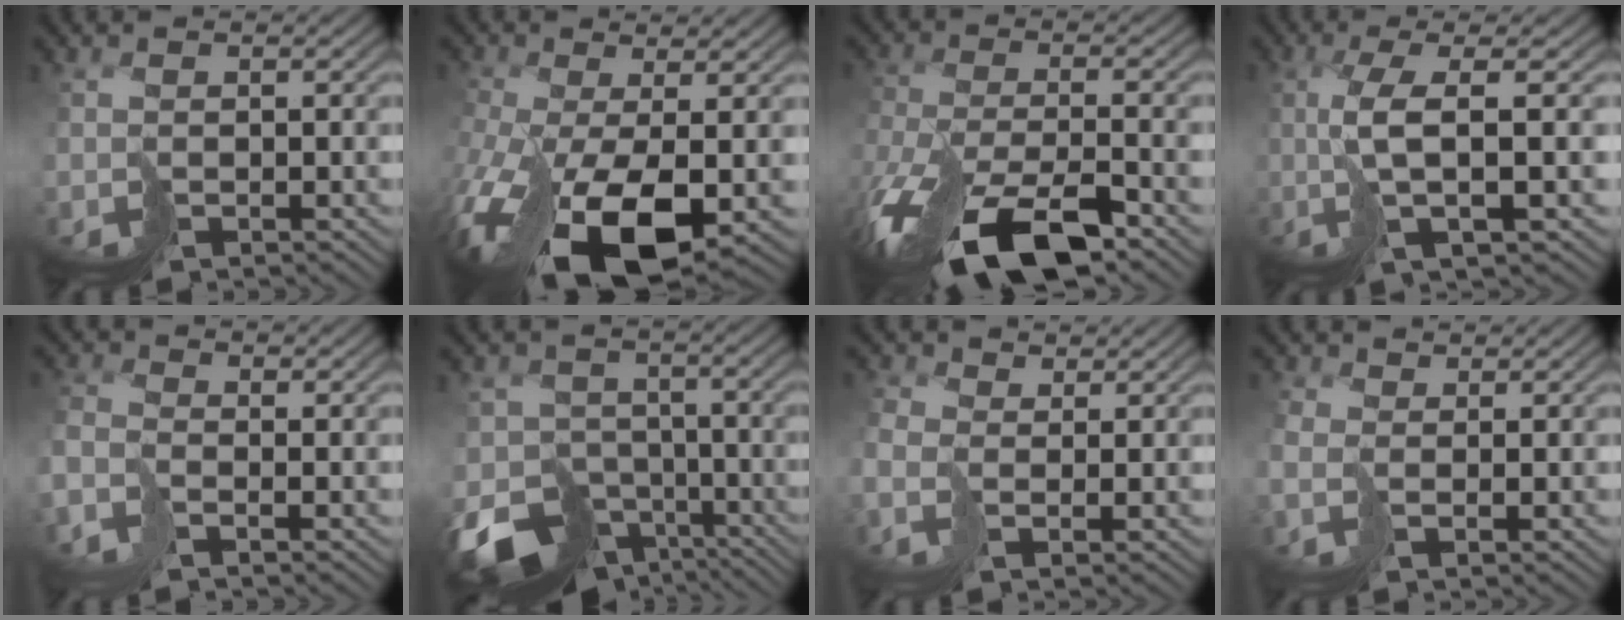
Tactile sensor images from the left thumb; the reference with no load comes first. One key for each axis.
{"total": 15.7, "fx": -6.2, "fy": 7.3, "fz": 12.5, "tx": -0.291, "ty": -0.046, "tz": -0.086}
{"total": 13.9, "fx": -8.5, "fy": 5.8, "fz": 9.4, "tx": -0.223, "ty": -0.041, "tz": -0.144}
{"total": 7.0, "fx": -0.1, "fy": 1.6, "fz": 6.8, "tx": -0.127, "ty": 0.013, "tz": -0.010}
{"total": 3.3, "fx": -1.7, "fy": 1.5, "fz": 2.4, "tx": -0.068, "ty": -0.006, "tz": -0.050}
{"total": 12.1, "fx": -7.3, "fy": 8.4, "fz": 4.7, "tx": -0.094, "ty": -0.047, "tz": -0.105}
{"total": 3.8, "fx": 0.2, "fy": 2.5, "fz": 2.8, "tx": -0.089, "ty": 0.005, "tz": -0.007}
{"total": 2.6, "fx": 0.3, "fy": 1.6, "fz": 2.1, "tx": -0.072, "ty": 0.002, "tz": 0.001}